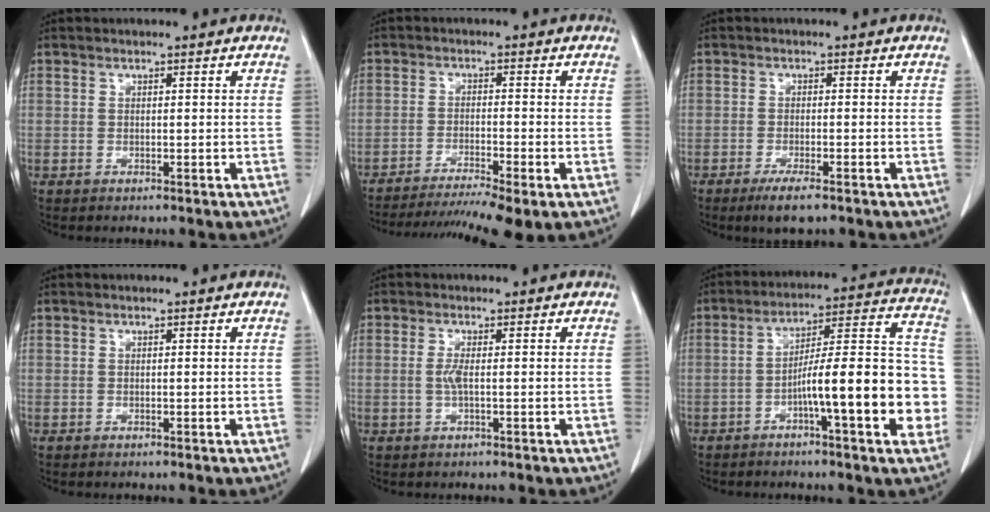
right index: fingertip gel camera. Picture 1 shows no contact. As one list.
[{"total": 10.9, "force": [-8.6, 0.0, 6.7], "torque": [-0.106, -0.014, -0.135]}, {"total": 4.1, "force": [-2.8, 0.6, 2.9], "torque": [-0.052, -0.008, -0.046]}, {"total": 0.0}, {"total": 1.8, "force": [-0.1, 0.2, 1.8], "torque": [-0.043, -0.001, -0.003]}, {"total": 16.7, "force": [-4.6, 2.7, 15.8], "torque": [-0.218, 0.031, -0.065]}]